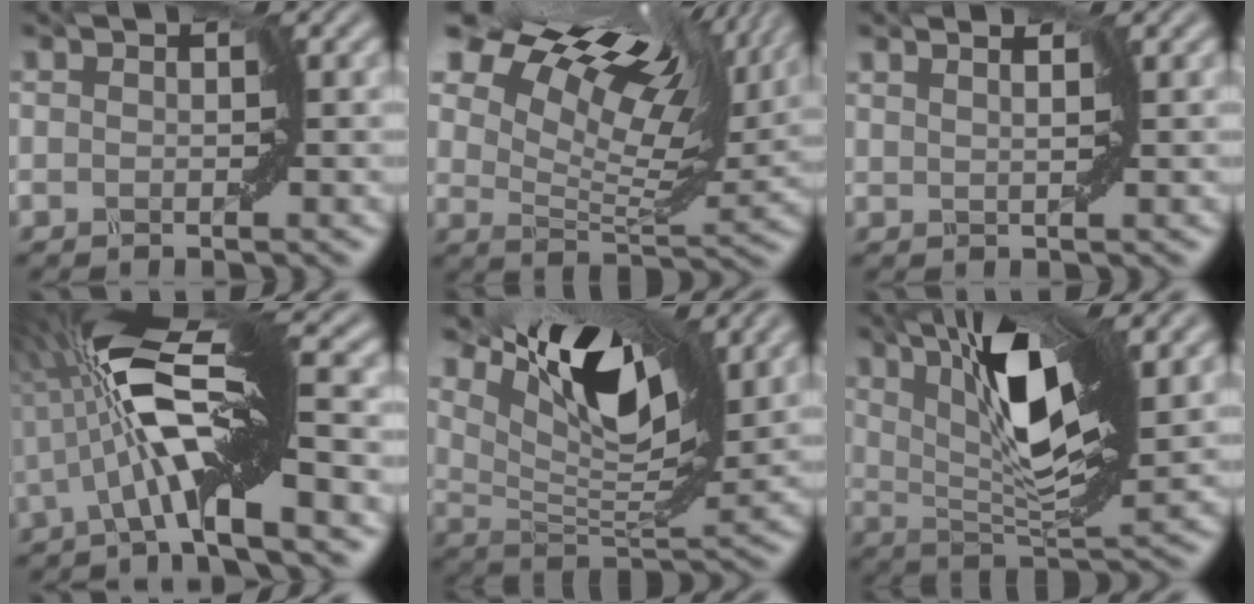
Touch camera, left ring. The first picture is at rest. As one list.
[{"total": 13.5, "force": [9.8, 4.7, 8.1], "torque": [-0.162, 0.035, 0.158]}, {"total": 1.0, "force": [0.9, 0.0, 0.4], "torque": [-0.001, 0.002, 0.018]}, {"total": 10.1, "force": [-0.6, 1.9, 9.9], "torque": [-0.193, 0.017, -0.014]}, {"total": 8.3, "force": [5.7, 2.2, 5.6], "torque": [-0.101, -0.003, 0.110]}, {"total": 8.4, "force": [3.9, 1.4, 7.3], "torque": [-0.132, -0.002, 0.075]}]